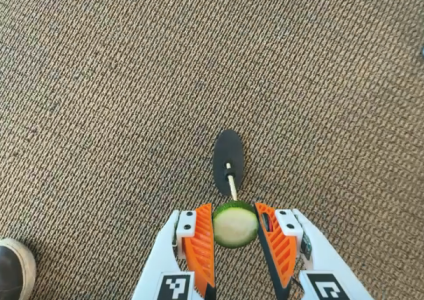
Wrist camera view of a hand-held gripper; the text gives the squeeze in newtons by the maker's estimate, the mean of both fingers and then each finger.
{"total": 8.4, "left": 8.8, "right": 8.1}